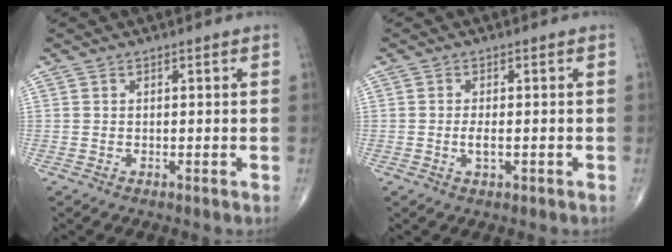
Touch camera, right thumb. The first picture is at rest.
{"total": 2.3, "force": [-0.5, 0.9, 2.0], "torque": [-0.039, -0.001, -0.010]}